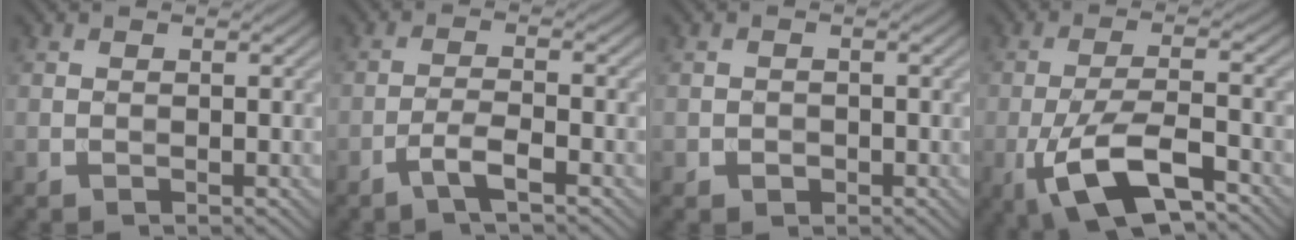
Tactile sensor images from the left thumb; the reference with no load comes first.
{"total": 3.3, "force": [-2.1, 0.5, 2.5], "torque": [-0.054, 0.007, -0.049]}
{"total": 1.1, "force": [-0.5, 0.9, 0.4], "torque": [-0.004, -0.002, -0.011]}
{"total": 10.9, "force": [-5.5, 3.6, 8.8], "torque": [-0.168, -0.004, -0.104]}